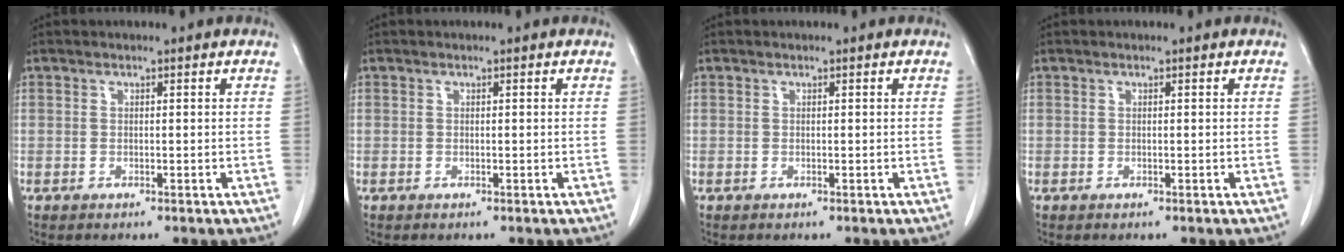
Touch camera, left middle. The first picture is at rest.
{"total": 0.0}
{"total": 0.0}
{"total": 0.0}